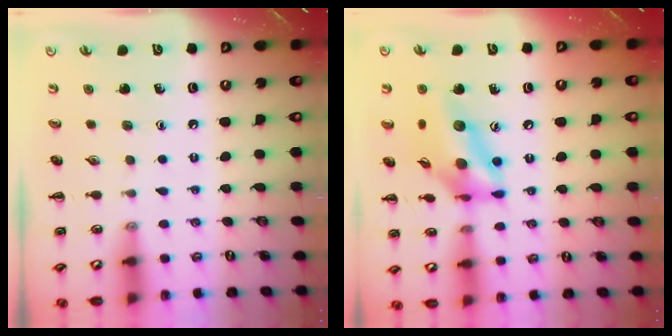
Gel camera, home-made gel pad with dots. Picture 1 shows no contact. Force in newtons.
{"total": 15.3, "press": 14.6, "slide": 4.3}